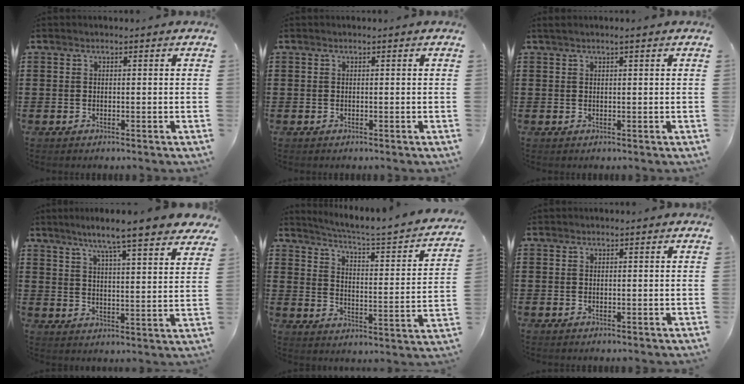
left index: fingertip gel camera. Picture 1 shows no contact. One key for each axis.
{"total": 0.0}
{"total": 1.0, "fx": 0.5, "fy": -0.1, "fz": 0.9, "tx": -0.017, "ty": 0.001, "tz": 0.009}
{"total": 7.4, "fx": 6.4, "fy": -0.6, "fz": 3.7, "tx": -0.089, "ty": -0.033, "tz": 0.103}
{"total": 2.7, "fx": 2.2, "fy": -0.3, "fz": 1.5, "tx": -0.047, "ty": -0.030, "tz": 0.023}
{"total": 0.0}